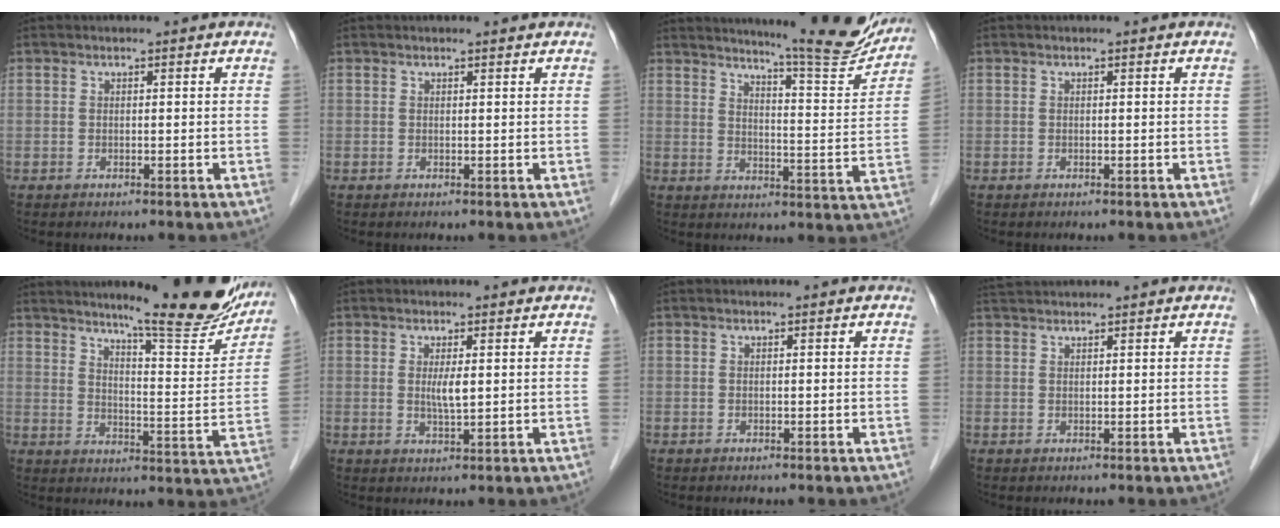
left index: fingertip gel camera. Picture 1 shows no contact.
{"total": 0.7, "force": [0.7, -0.1, 0.1], "torque": [-0.010, 0.001, 0.009]}
{"total": 15.0, "force": [14.2, 0.0, 5.0], "torque": [-0.071, -0.058, 0.174]}
{"total": 0.0}
{"total": 18.2, "force": [15.6, 1.6, 9.3], "torque": [-0.116, -0.048, 0.198]}
{"total": 2.4, "force": [0.5, 0.3, 2.4], "torque": [-0.048, -0.005, 0.011]}
{"total": 0.0}
{"total": 3.2, "force": [3.1, -0.2, 0.8], "torque": [-0.009, 0.033, 0.058]}